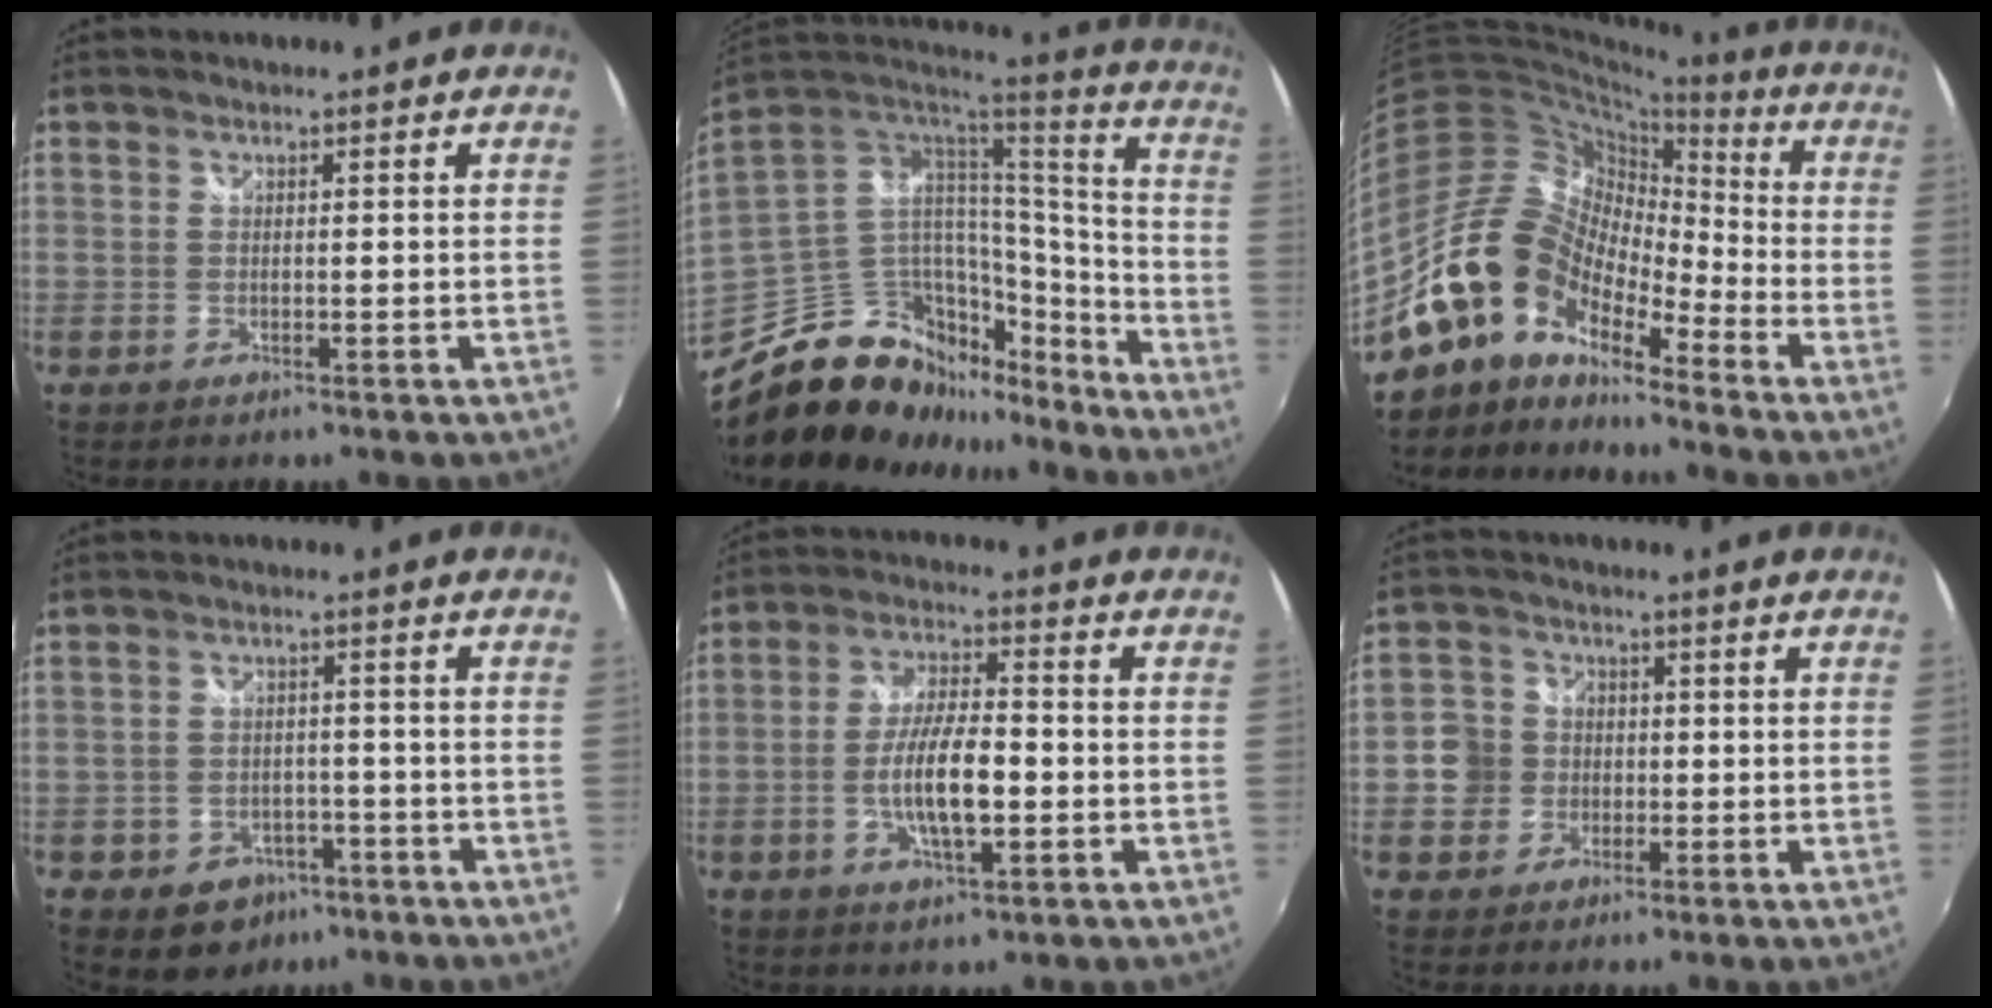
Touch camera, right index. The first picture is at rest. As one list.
[{"total": 26.0, "force": [-16.8, 14.7, 13.3], "torque": [-0.256, 0.029, -0.249]}, {"total": 15.7, "force": [-11.4, 7.5, 7.9], "torque": [-0.136, 0.005, -0.229]}, {"total": 7.4, "force": [-4.2, 5.7, 2.3], "torque": [-0.058, 0.012, -0.044]}, {"total": 9.5, "force": [-2.3, 2.8, 8.8], "torque": [-0.171, -0.002, -0.039]}, {"total": 6.2, "force": [-1.1, 5.9, 1.5], "torque": [-0.033, 0.008, -0.026]}]